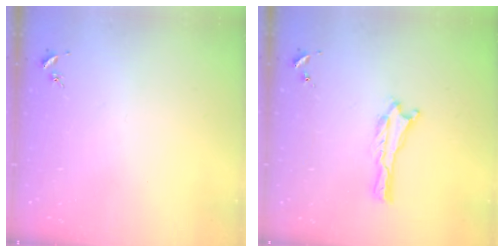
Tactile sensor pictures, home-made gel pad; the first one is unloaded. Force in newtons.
{"total": 0.0}